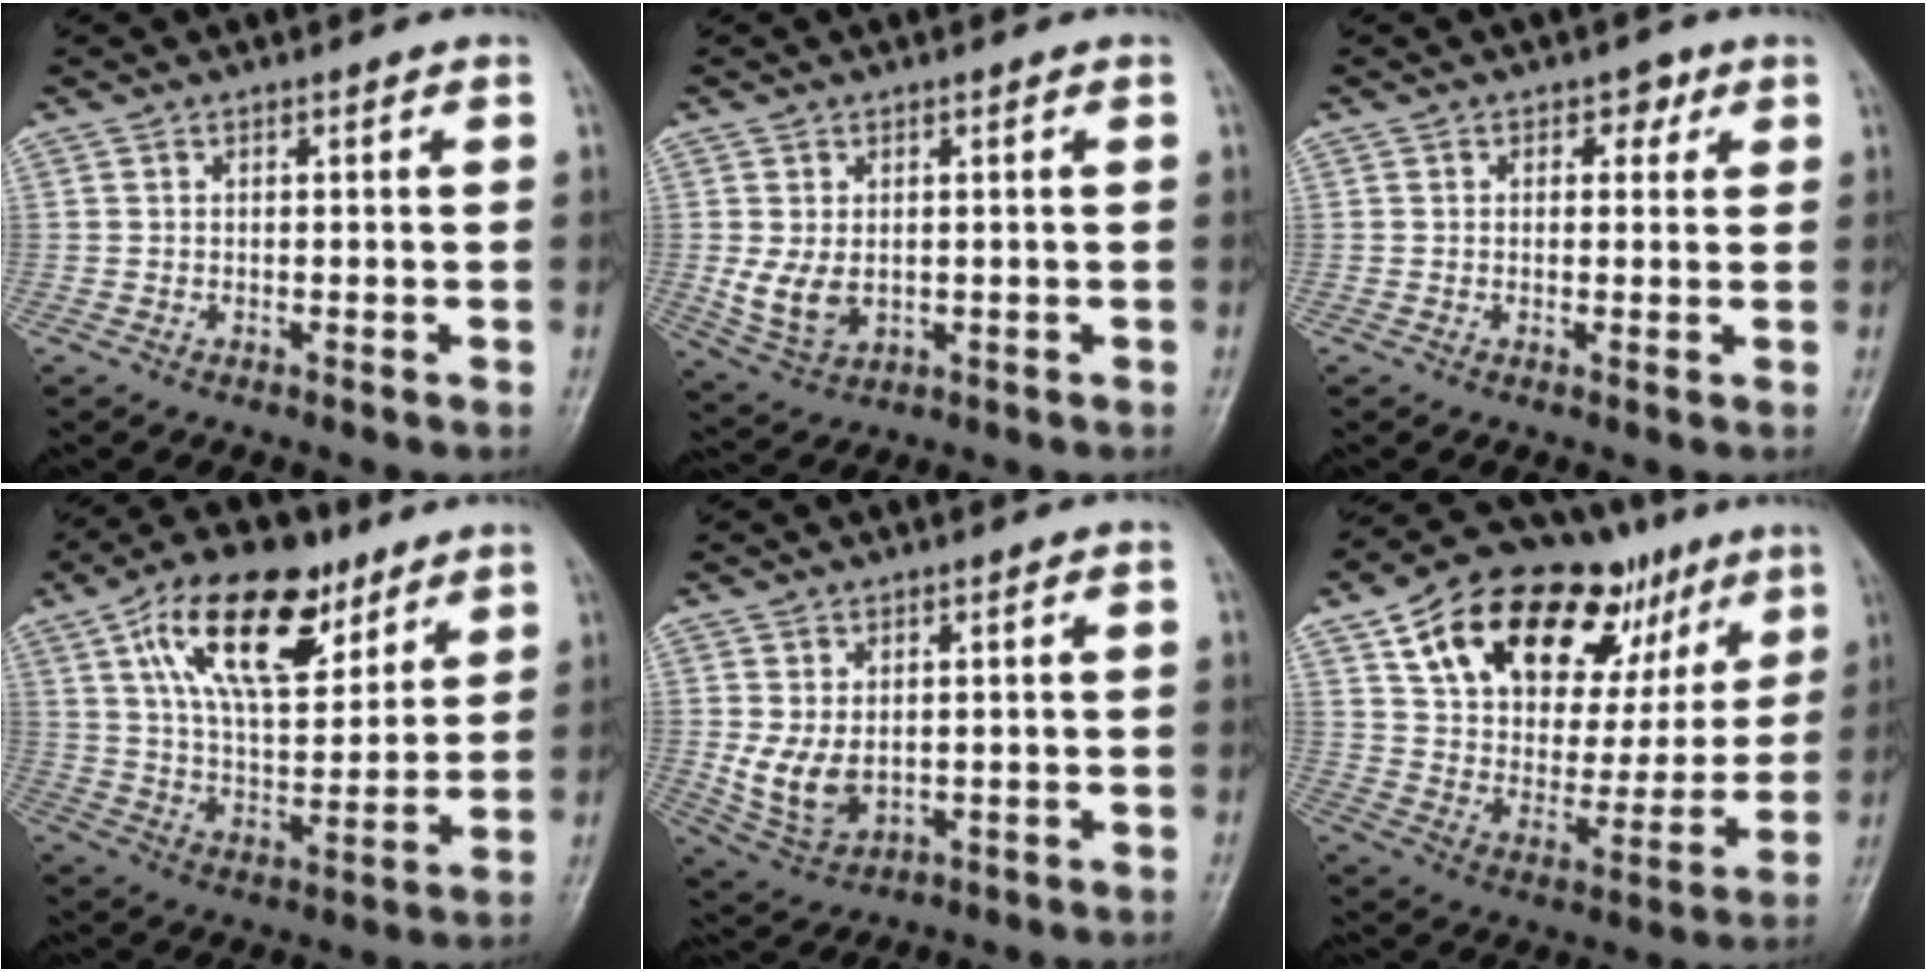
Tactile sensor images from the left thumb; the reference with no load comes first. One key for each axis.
{"total": 6.1, "fx": 0.0, "fy": 4.2, "fz": 4.4, "tx": -0.077, "ty": -0.011, "tz": 0.014}
{"total": 2.1, "fx": 0.8, "fy": 1.5, "fz": 1.2, "tx": 0.004, "ty": 0.001, "tz": 0.005}
{"total": 19.5, "fx": 10.1, "fy": 9.6, "fz": 13.6, "tx": -0.190, "ty": -0.031, "tz": 0.176}
{"total": 7.3, "fx": 0.3, "fy": 5.0, "fz": 5.3, "tx": -0.094, "ty": -0.014, "tz": 0.024}
{"total": 26.5, "fx": 13.3, "fy": 15.2, "fz": 17.2, "tx": -0.224, "ty": -0.003, "tz": 0.219}